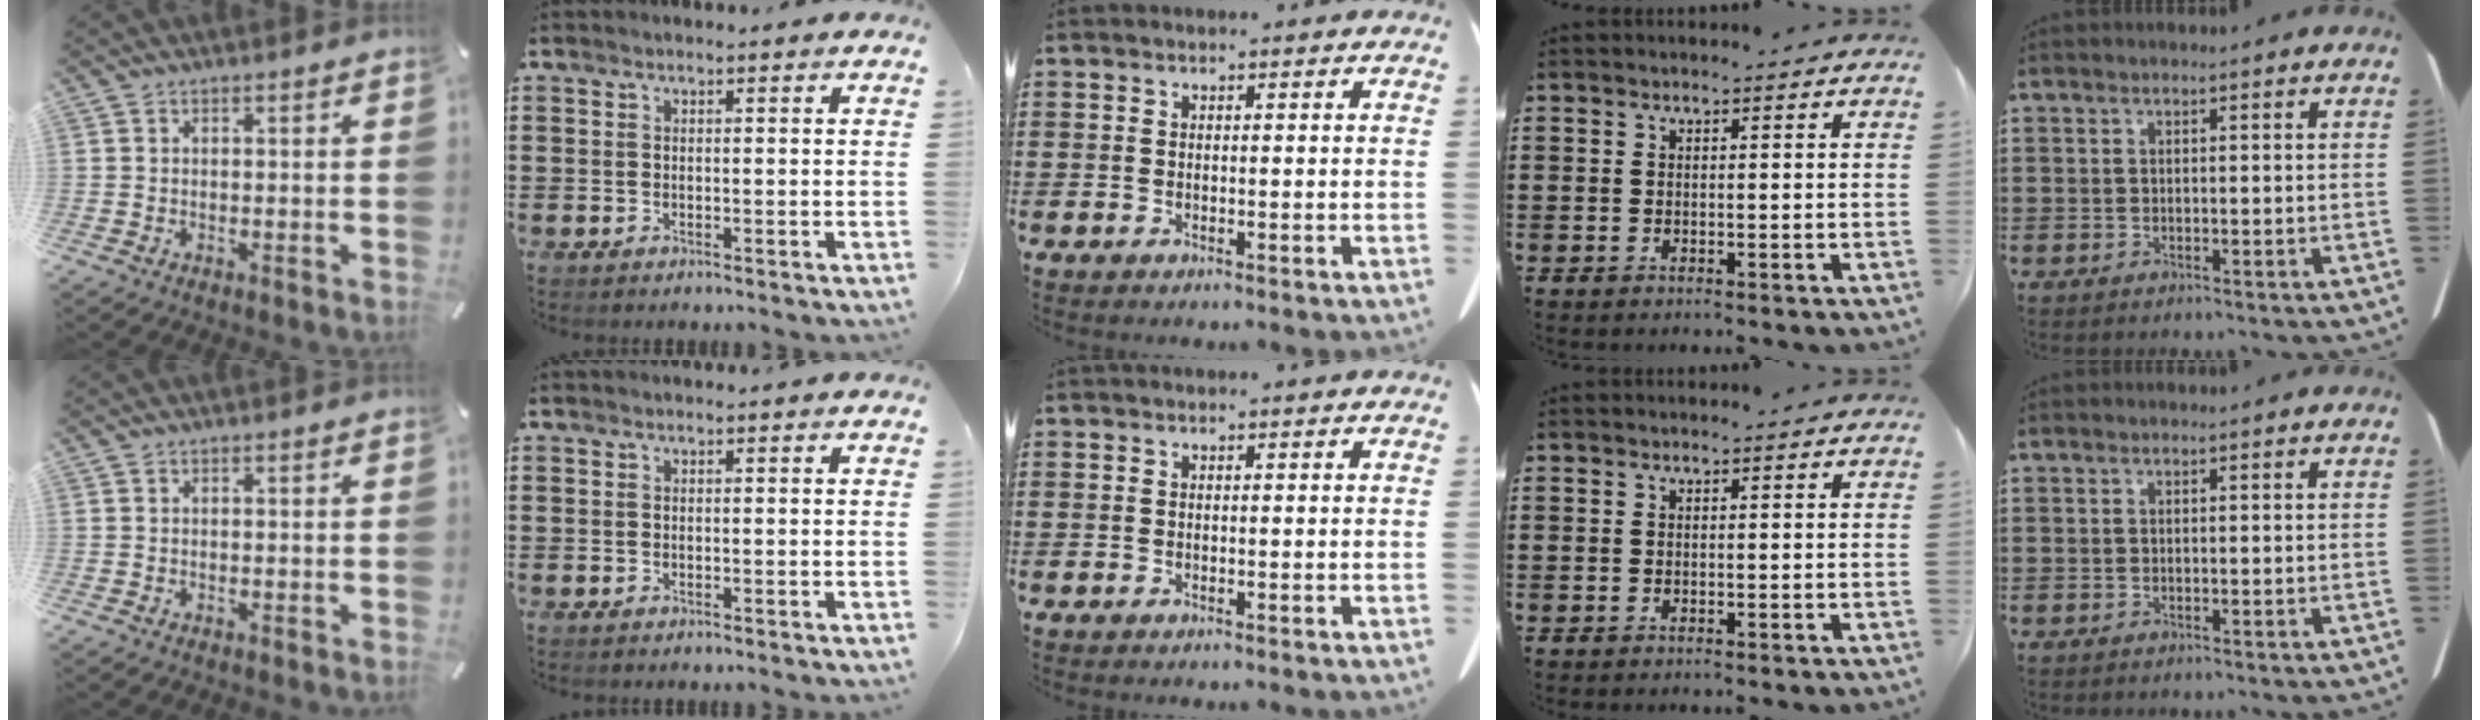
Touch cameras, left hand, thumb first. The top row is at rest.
{}